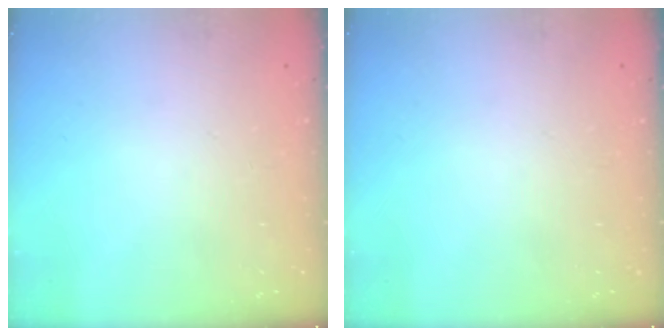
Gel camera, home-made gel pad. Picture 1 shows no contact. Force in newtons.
{"total": 0.0}